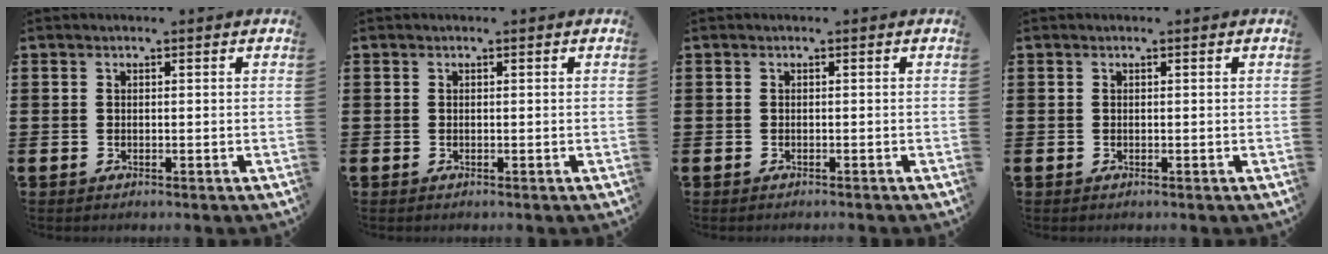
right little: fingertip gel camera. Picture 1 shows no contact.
{"total": 0.0}
{"total": 0.0}
{"total": 0.0}